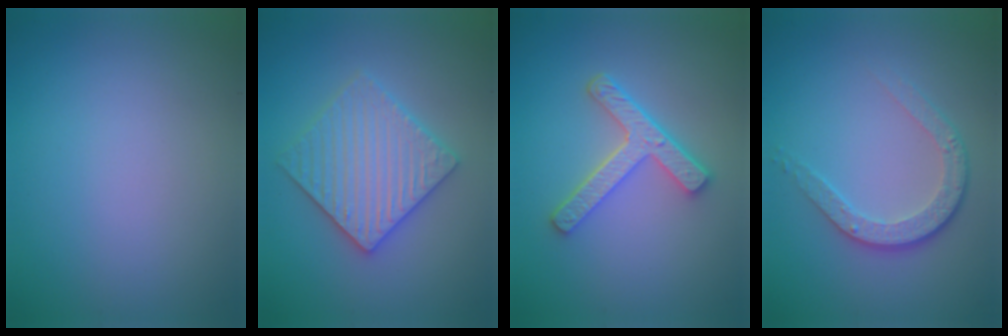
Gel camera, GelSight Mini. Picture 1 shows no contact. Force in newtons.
{"total": 5.7, "press": 5.6, "slide": 1.1}
{"total": 4.4, "press": 3.3, "slide": 2.9}
{"total": 3.7, "press": 2.8, "slide": 2.5}